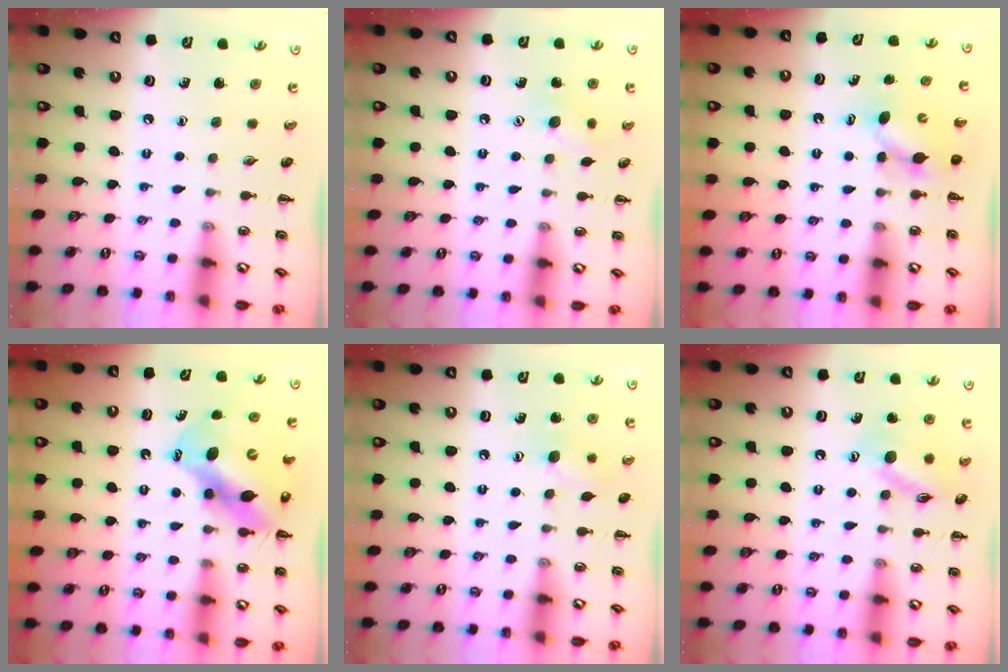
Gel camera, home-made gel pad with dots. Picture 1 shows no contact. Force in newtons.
{"total": 8.1, "press": 7.9, "slide": 1.8}
{"total": 4.4, "press": 4.3, "slide": 0.6}
{"total": 12.8, "press": 12.4, "slide": 3.2}
{"total": 7.8, "press": 7.6, "slide": 1.9}
{"total": 12.4, "press": 12.4, "slide": 1.1}